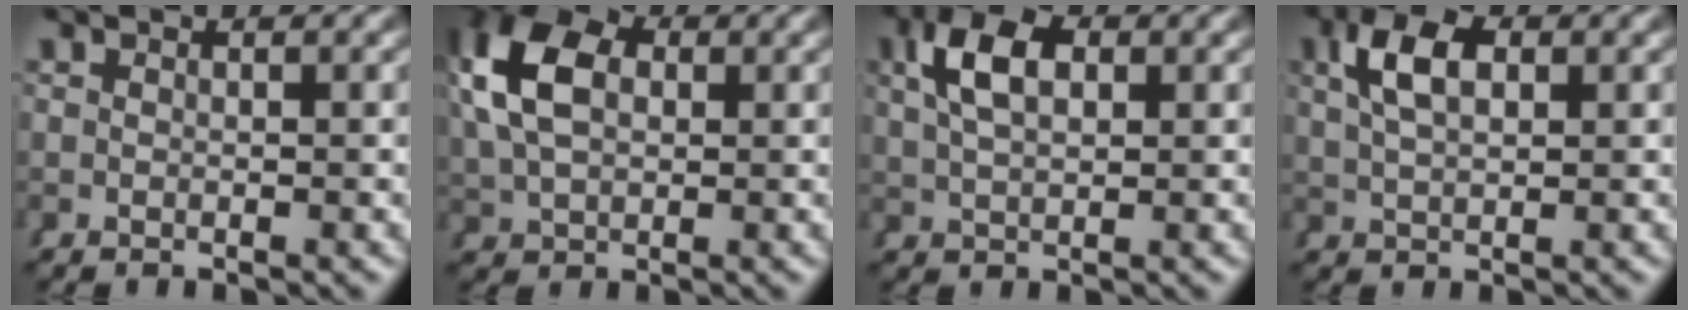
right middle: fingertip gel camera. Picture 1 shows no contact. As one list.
[{"total": 6.8, "force": [1.9, 4.5, 4.7], "torque": [-0.110, 0.000, 0.043]}, {"total": 4.1, "force": [1.6, 1.8, 3.3], "torque": [-0.061, 0.001, 0.034]}, {"total": 3.7, "force": [1.5, 1.5, 3.1], "torque": [-0.056, 0.001, 0.033]}]